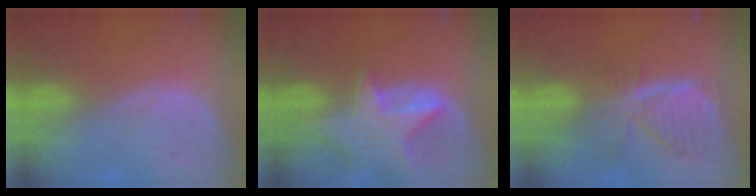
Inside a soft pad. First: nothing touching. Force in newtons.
{"total": 8.1, "press": 7.4, "slide": 3.4}
{"total": 8.0, "press": 7.0, "slide": 3.9}